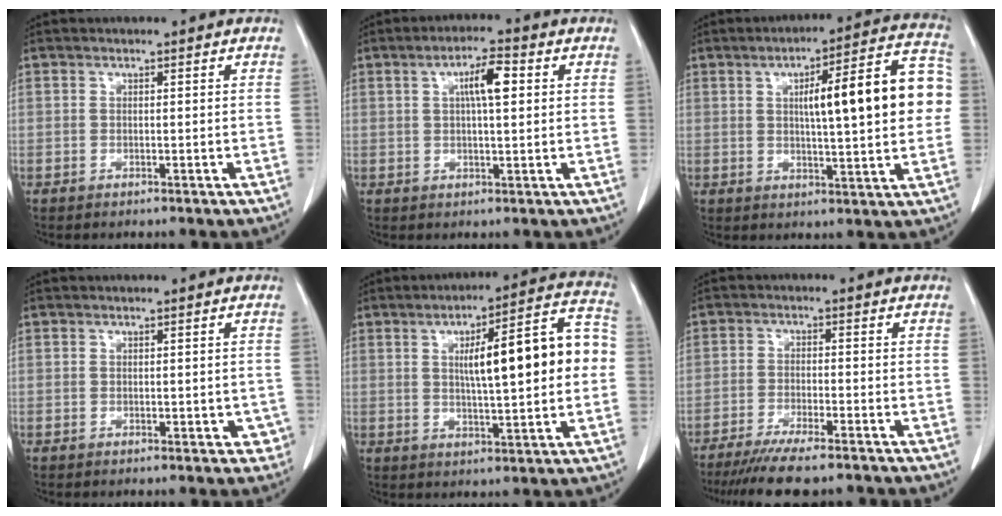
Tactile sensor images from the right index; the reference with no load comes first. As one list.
[{"total": 5.5, "force": [1.5, 0.9, 5.2], "torque": [-0.091, 0.009, 0.024]}, {"total": 15.5, "force": [2.0, 2.5, 15.2], "torque": [-0.204, 0.037, 0.027]}, {"total": 2.8, "force": [-0.7, 1.8, 2.0], "torque": [-0.005, 0.009, -0.003]}, {"total": 15.1, "force": [1.4, 2.3, 14.9], "torque": [-0.211, 0.036, 0.021]}, {"total": 11.2, "force": [-9.4, 0.9, 6.1], "torque": [-0.086, -0.025, -0.145]}]